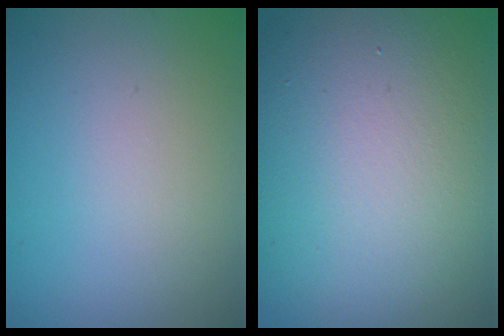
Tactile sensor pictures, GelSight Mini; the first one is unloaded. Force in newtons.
{"total": 15.7, "press": 15.7, "slide": 1.3}